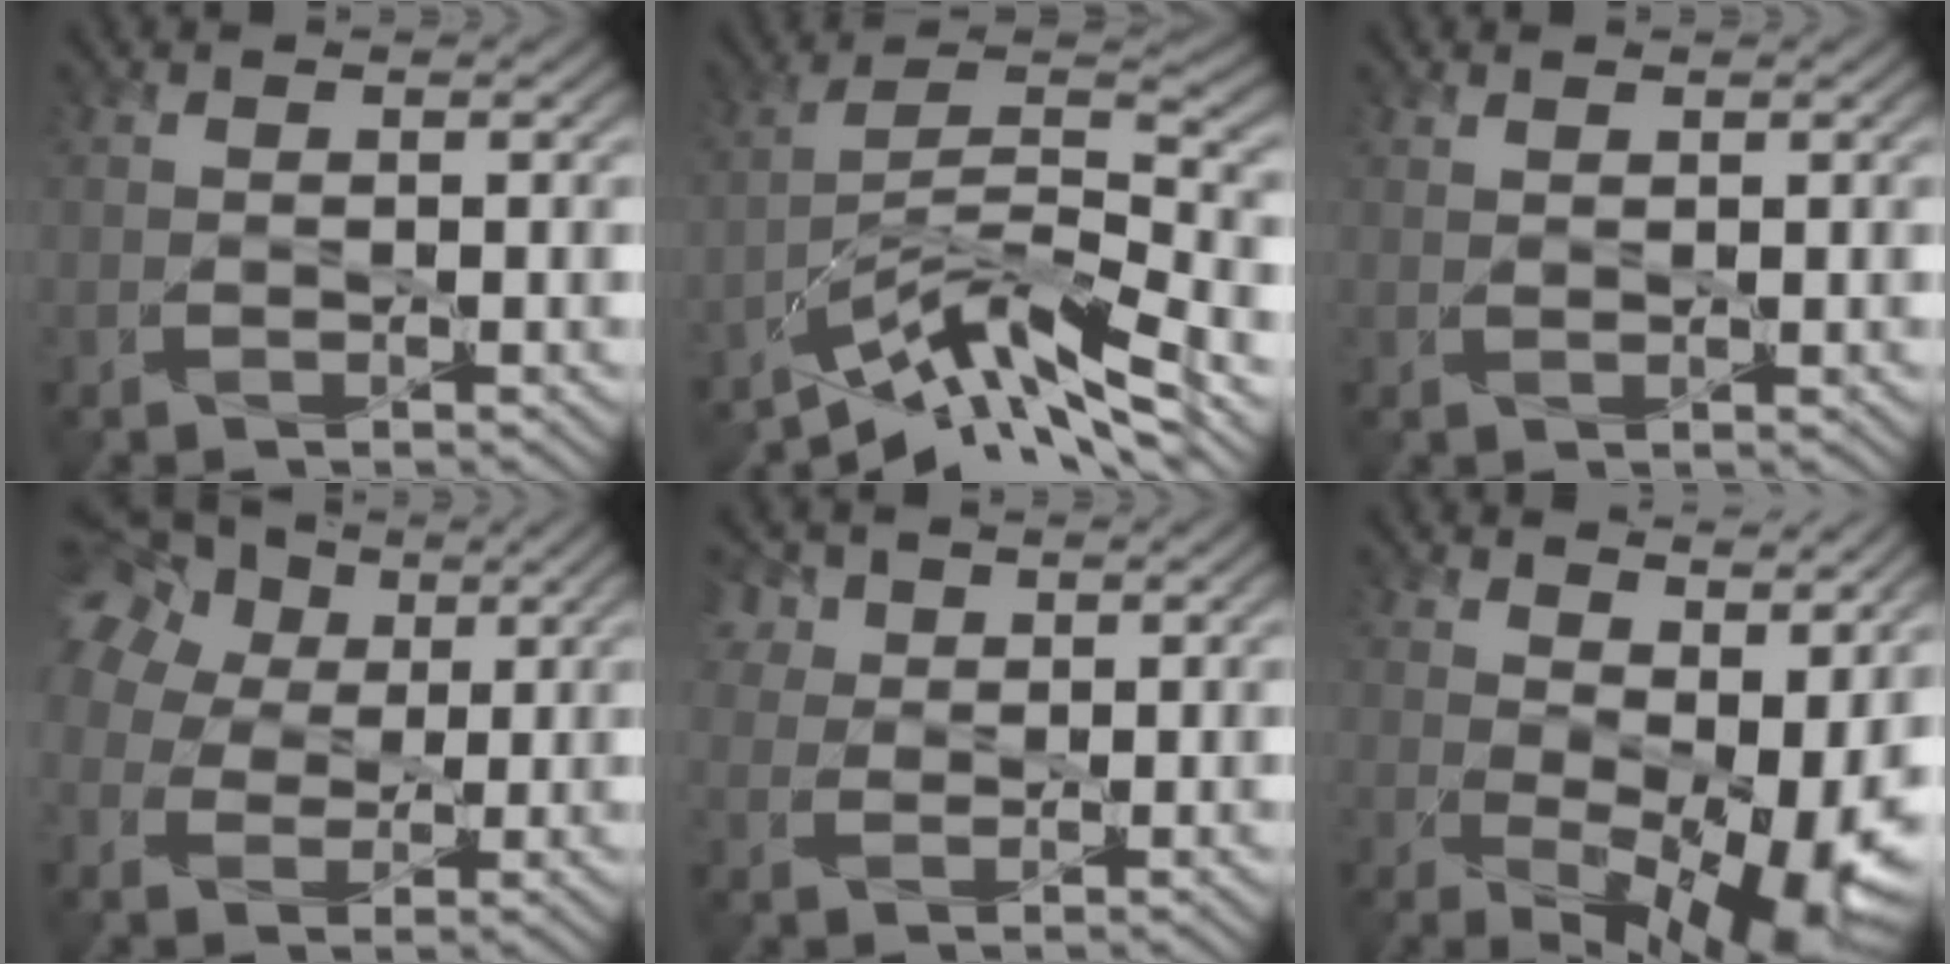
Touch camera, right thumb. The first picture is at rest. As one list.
[{"total": 12.8, "force": [-9.6, 2.7, 8.2], "torque": [-0.139, 0.010, -0.185]}, {"total": 0.8, "force": [0.8, 0.1, 0.2], "torque": [-0.005, 0.003, 0.017]}, {"total": 19.1, "force": [8.8, 14.4, 9.0], "torque": [-0.272, 0.049, 0.155]}, {"total": 4.6, "force": [2.7, 3.3, 1.9], "torque": [-0.065, 0.007, 0.056]}, {"total": 11.0, "force": [2.5, 5.8, 9.0], "torque": [-0.133, -0.020, 0.059]}]